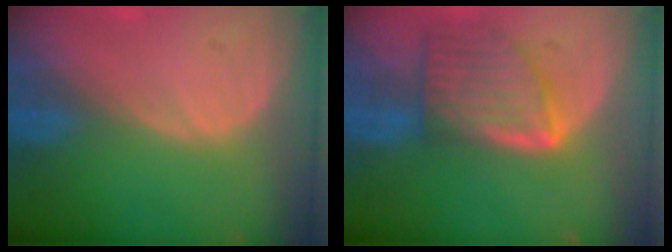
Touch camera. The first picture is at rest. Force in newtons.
{"total": 8.0, "press": 7.1, "slide": 3.6}